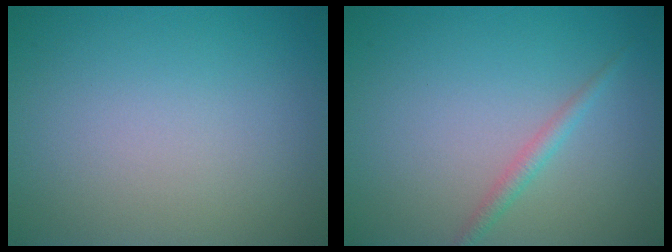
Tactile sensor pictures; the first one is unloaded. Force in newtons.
{"total": 1.4, "press": 1.4, "slide": 0.0}